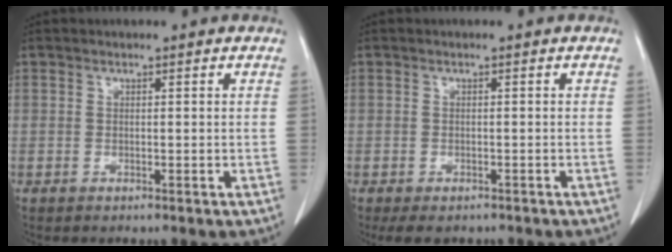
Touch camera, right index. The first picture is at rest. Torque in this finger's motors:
{"motor_torque": [0.09, -0.15, -0.16, -0.04]}